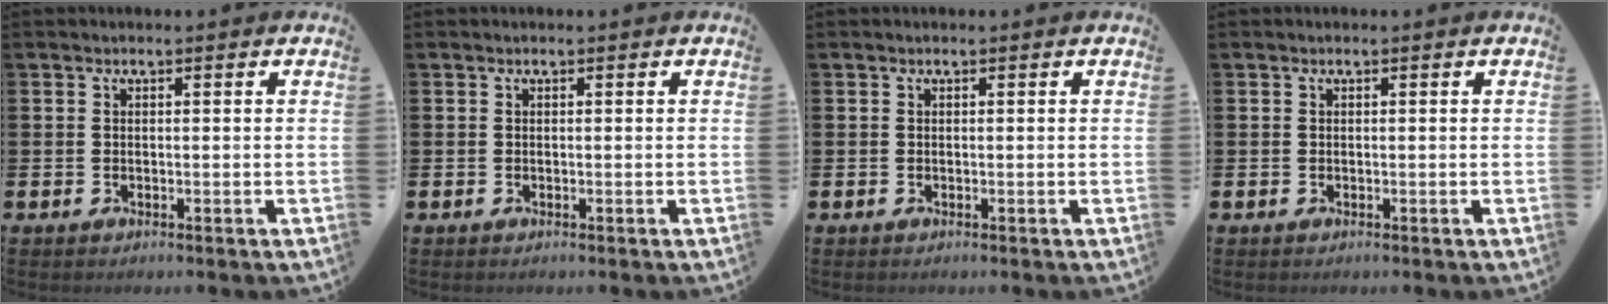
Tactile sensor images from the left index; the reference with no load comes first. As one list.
[{"total": 0.0}, {"total": 0.0}, {"total": 0.0}]